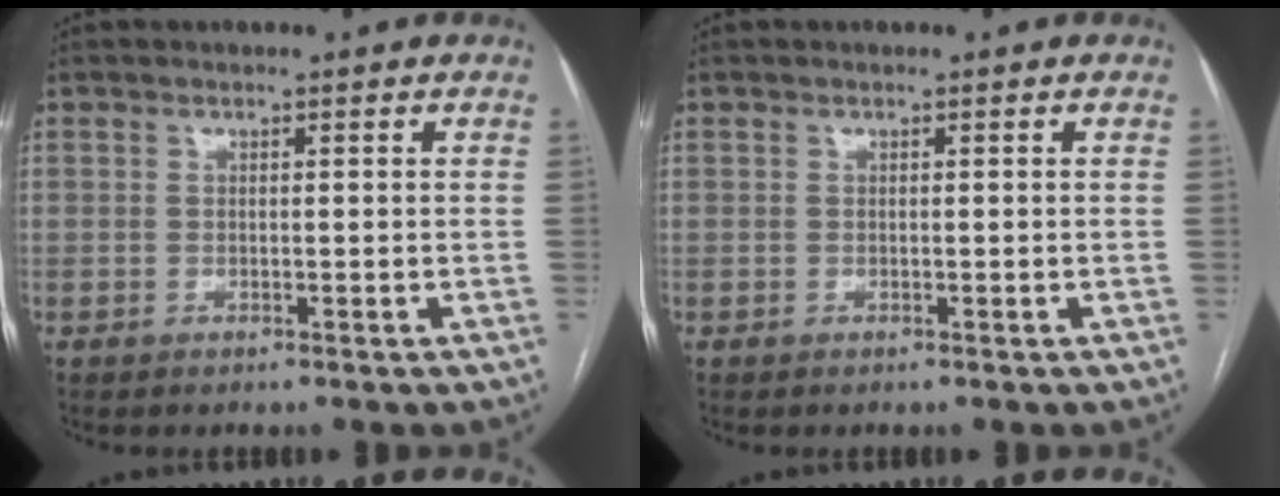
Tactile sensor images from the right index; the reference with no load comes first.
{"total": 0.0}